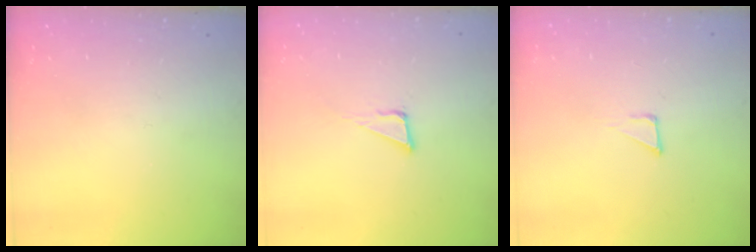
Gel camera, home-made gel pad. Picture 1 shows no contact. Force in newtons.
{"total": 3.9, "press": 3.9, "slide": 0.2}
{"total": 2.7, "press": 2.7, "slide": 0.3}